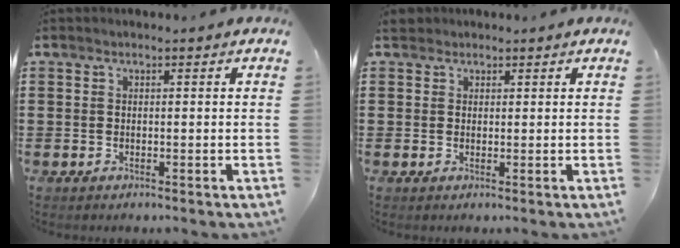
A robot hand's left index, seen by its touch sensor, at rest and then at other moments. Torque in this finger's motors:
{"motor_torque": [0.04, -0.02, 0.09, 0.00]}